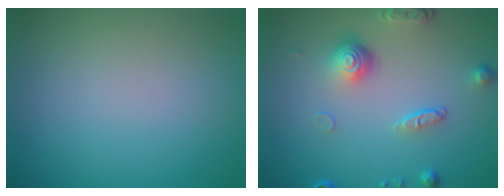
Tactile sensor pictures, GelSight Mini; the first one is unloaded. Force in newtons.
{"total": 4.4, "press": 3.2, "slide": 3.1}